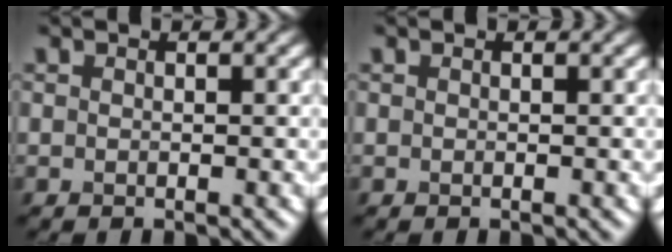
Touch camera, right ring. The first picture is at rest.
{"total": 0.0}